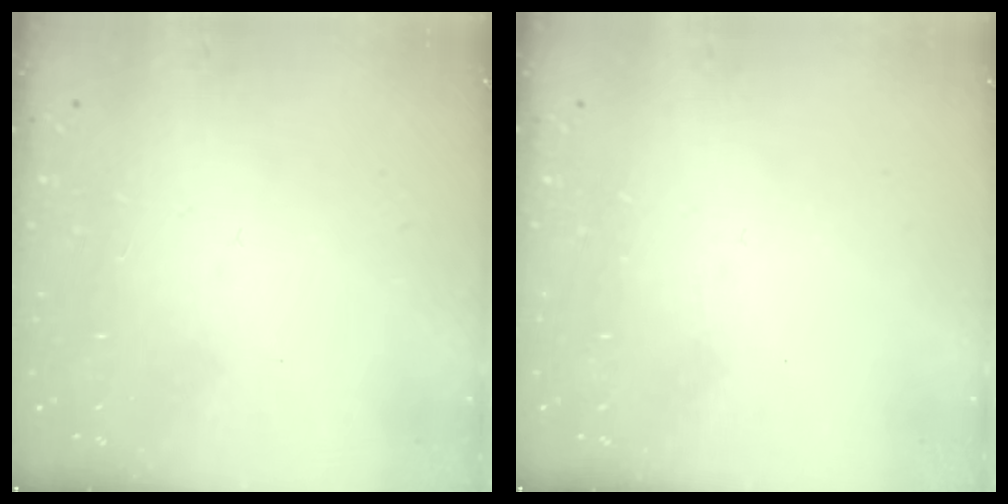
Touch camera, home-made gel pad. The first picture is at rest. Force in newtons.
{"total": 0.0}